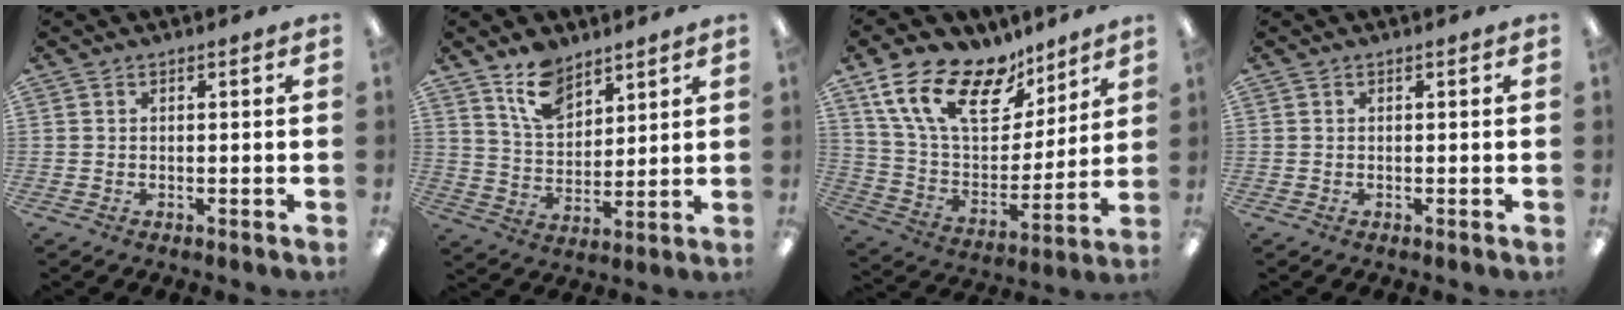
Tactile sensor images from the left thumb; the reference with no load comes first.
{"total": 10.7, "force": [7.6, 5.8, 4.7], "torque": [-0.084, -0.035, 0.142]}
{"total": 20.5, "force": [13.2, 10.5, 11.8], "torque": [-0.225, -0.065, 0.239]}
{"total": 0.0}